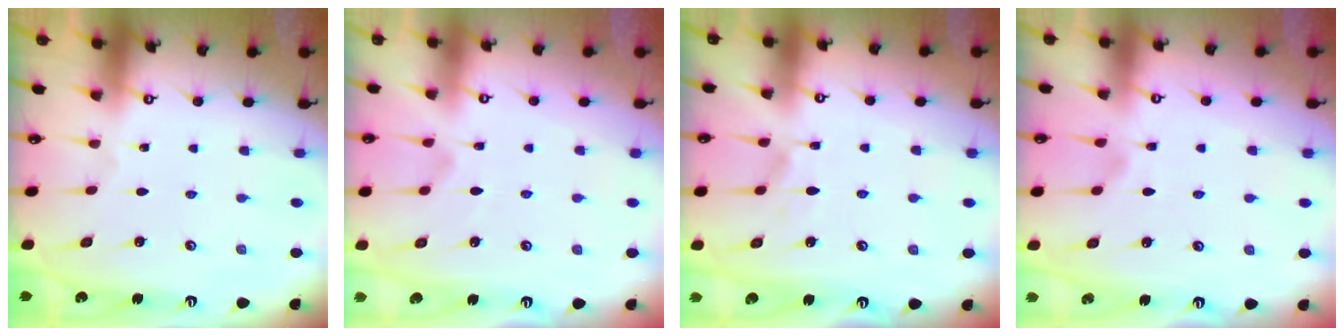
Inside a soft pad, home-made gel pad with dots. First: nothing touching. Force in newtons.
{"total": 1.2, "press": 0.2, "slide": 1.2}
{"total": 6.4, "press": 6.4, "slide": 0.5}
{"total": 1.7, "press": 1.4, "slide": 0.9}